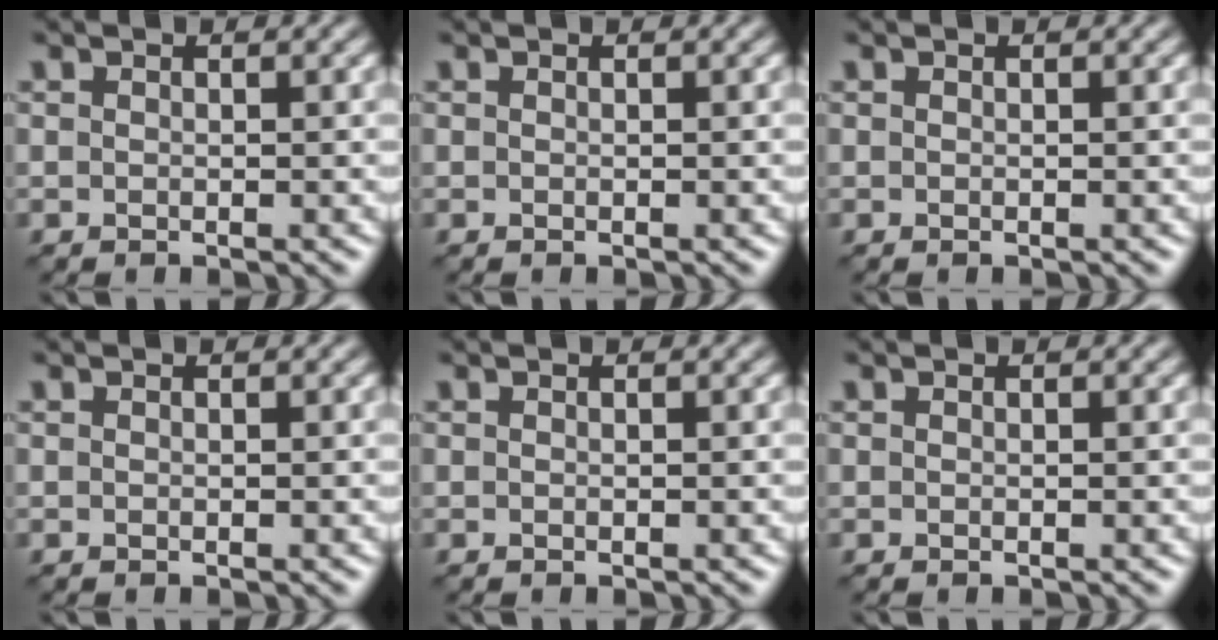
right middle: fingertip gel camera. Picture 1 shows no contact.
{"total": 0.0}
{"total": 0.0}
{"total": 0.0}
{"total": 0.0}
{"total": 0.0}